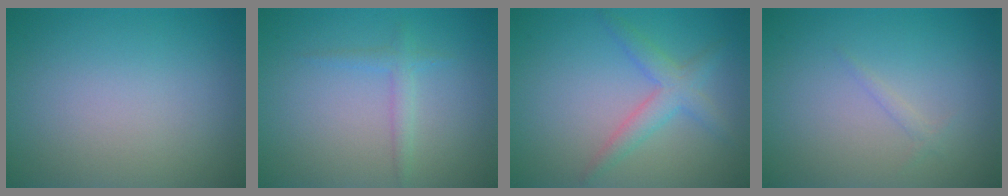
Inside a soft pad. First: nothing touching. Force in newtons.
{"total": 1.4, "press": 1.4, "slide": 0.0}
{"total": 2.9, "press": 2.9, "slide": 0.1}
{"total": 0.6, "press": 0.6, "slide": 0.1}